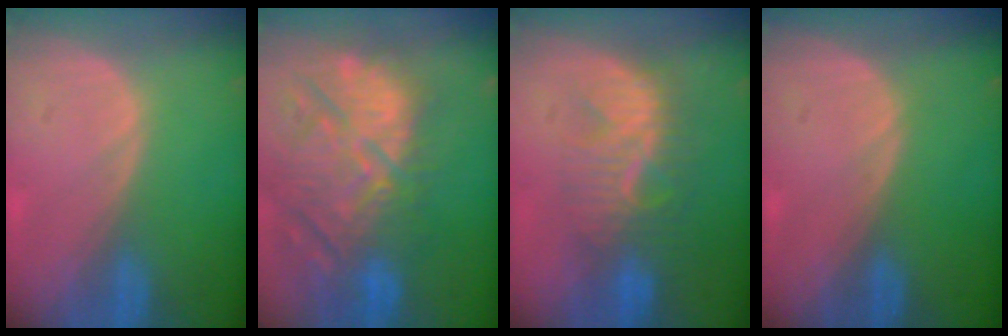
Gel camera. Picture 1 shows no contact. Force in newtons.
{"total": 14.5, "press": 12.7, "slide": 7.0}
{"total": 8.4, "press": 8.0, "slide": 2.4}
{"total": 0.0}